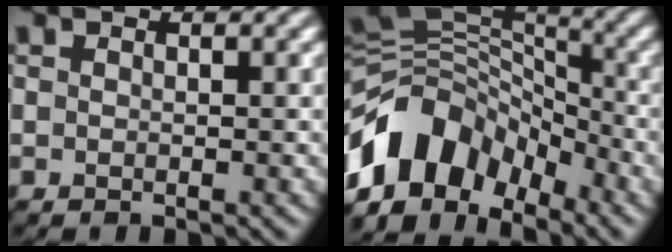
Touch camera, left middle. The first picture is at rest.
{"total": 11.1, "force": [-5.1, 7.5, 6.4], "torque": [-0.111, 0.020, -0.112]}